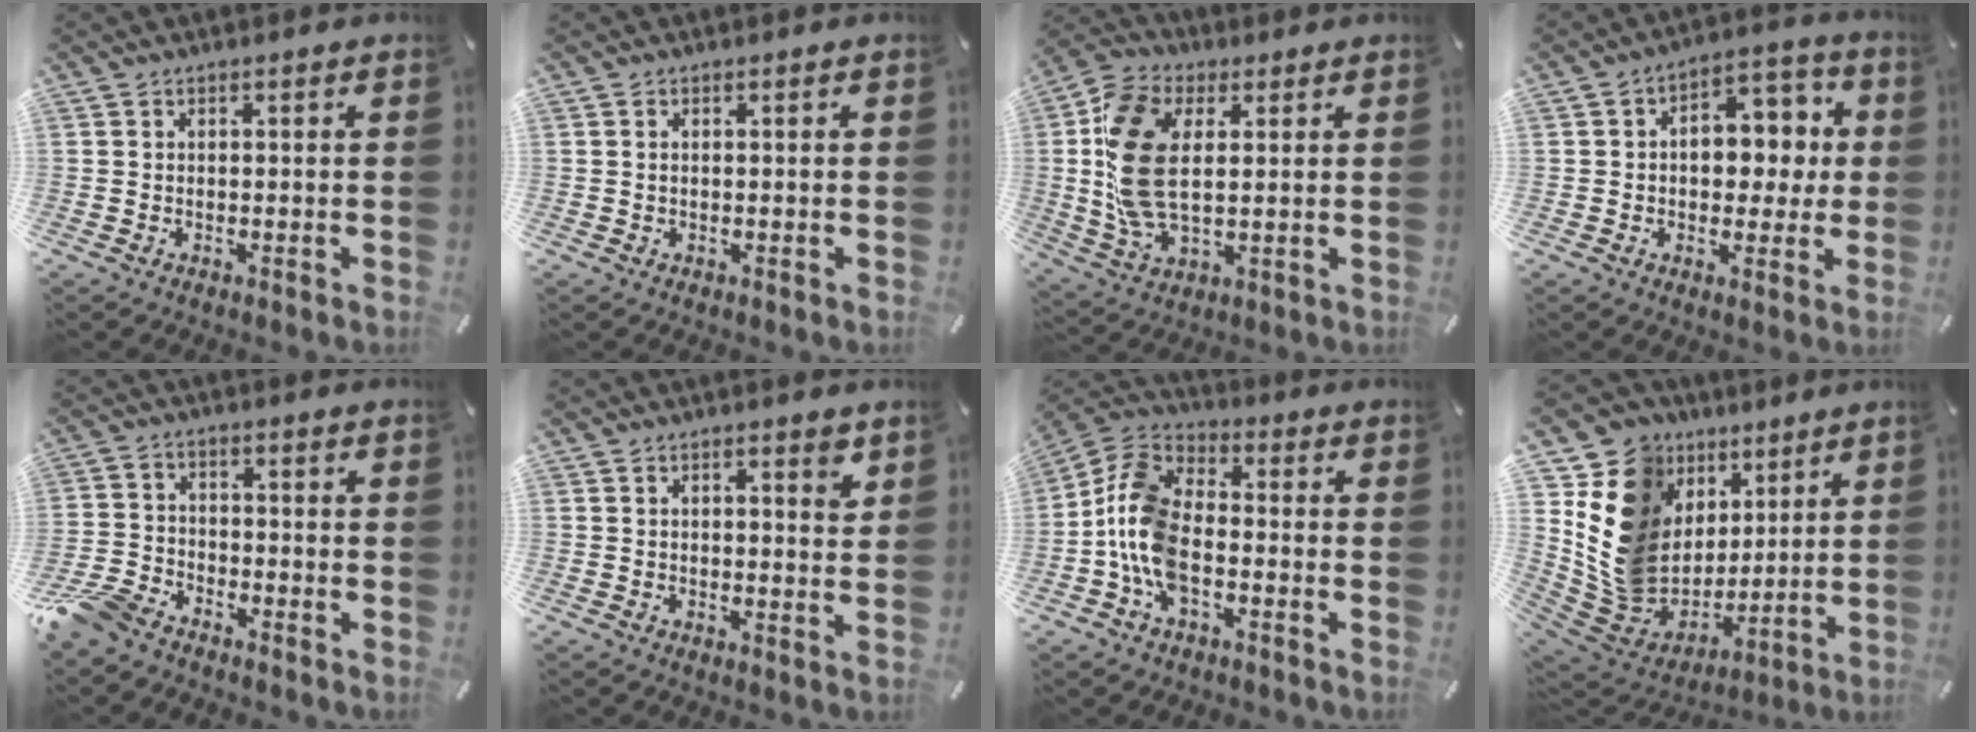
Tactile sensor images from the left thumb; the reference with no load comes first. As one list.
[{"total": 0.7, "force": [0.1, 0.4, 0.6], "torque": [-0.012, 0.001, 0.001]}, {"total": 14.5, "force": [2.0, 9.1, 11.1], "torque": [-0.266, -0.003, 0.037]}, {"total": 10.1, "force": [0.5, 7.4, 6.9], "torque": [-0.078, -0.003, 0.004]}, {"total": 7.6, "force": [-6.6, 2.9, 2.6], "torque": [-0.065, 0.024, -0.131]}, {"total": 2.9, "force": [1.8, 1.0, 2.1], "torque": [-0.019, -0.009, 0.026]}, {"total": 11.9, "force": [-4.3, 7.3, 8.4], "torque": [-0.202, 0.007, -0.085]}, {"total": 17.2, "force": [4.5, 15.2, 6.5], "torque": [-0.125, -0.036, 0.101]}]